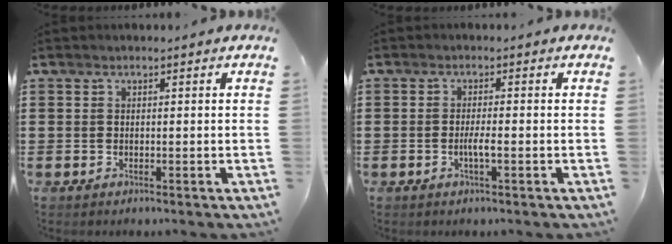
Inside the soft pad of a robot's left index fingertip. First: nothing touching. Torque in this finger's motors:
{"motor_torque": [0.22, 0.17, 0.08, 0.03]}